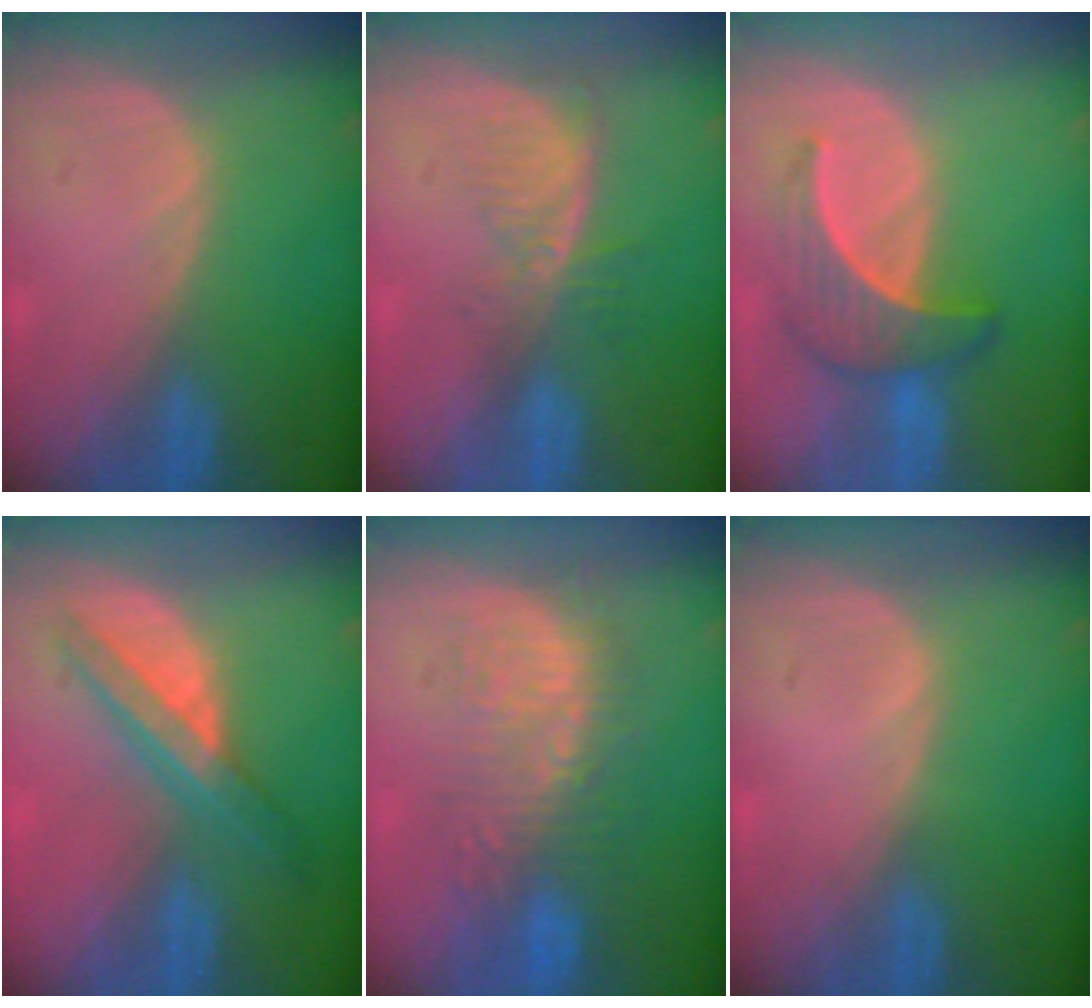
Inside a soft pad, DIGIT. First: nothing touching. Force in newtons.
{"total": 5.7, "press": 4.9, "slide": 2.9}
{"total": 6.4, "press": 6.1, "slide": 1.9}
{"total": 7.1, "press": 6.0, "slide": 3.7}
{"total": 9.0, "press": 8.7, "slide": 2.2}
{"total": 0.0}